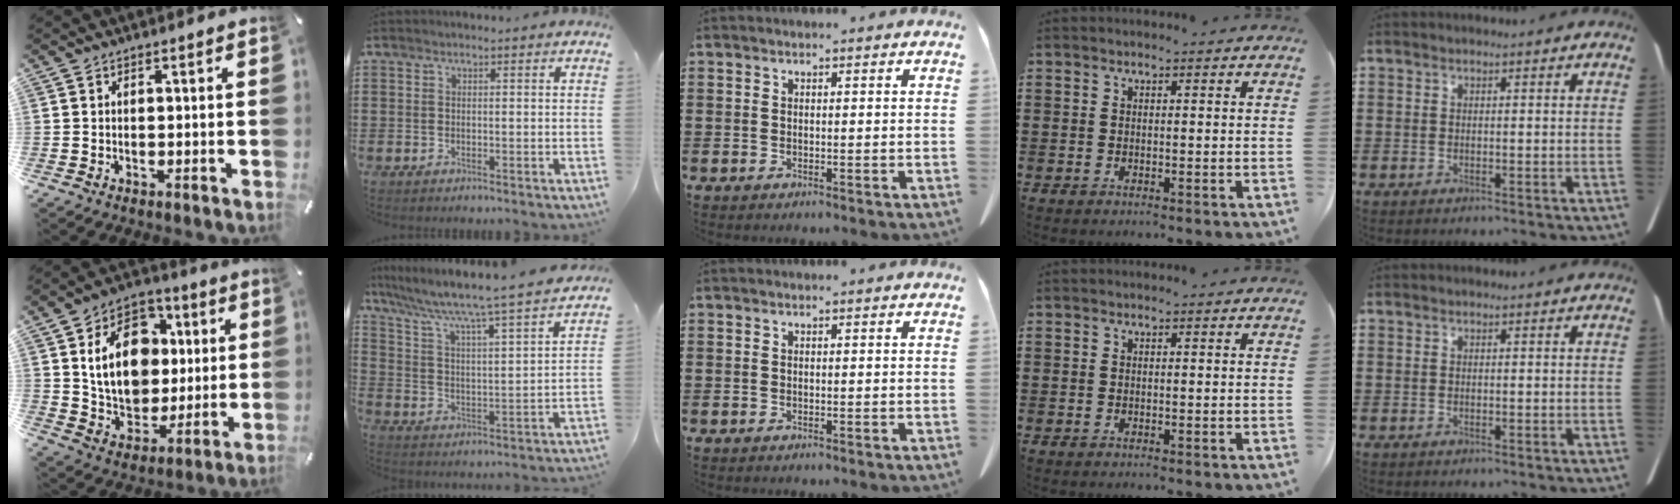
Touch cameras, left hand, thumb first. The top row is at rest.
{"thumb": {"total": 17.6, "force": [3.4, 14.0, 10.0], "torque": [-0.162, 0.001, 0.067]}, "index": {"total": 5.3, "force": [4.6, -0.6, 2.6], "torque": [-0.075, -0.051, 0.062]}}